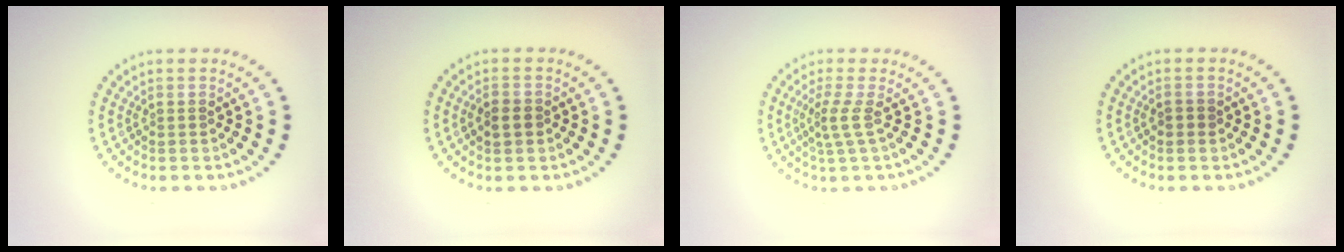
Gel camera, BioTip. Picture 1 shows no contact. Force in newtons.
{"total": 1.8, "press": 1.8, "slide": 0.2}
{"total": 2.0, "press": 1.4, "slide": 1.5}
{"total": 1.0, "press": 1.0, "slide": 0.1}